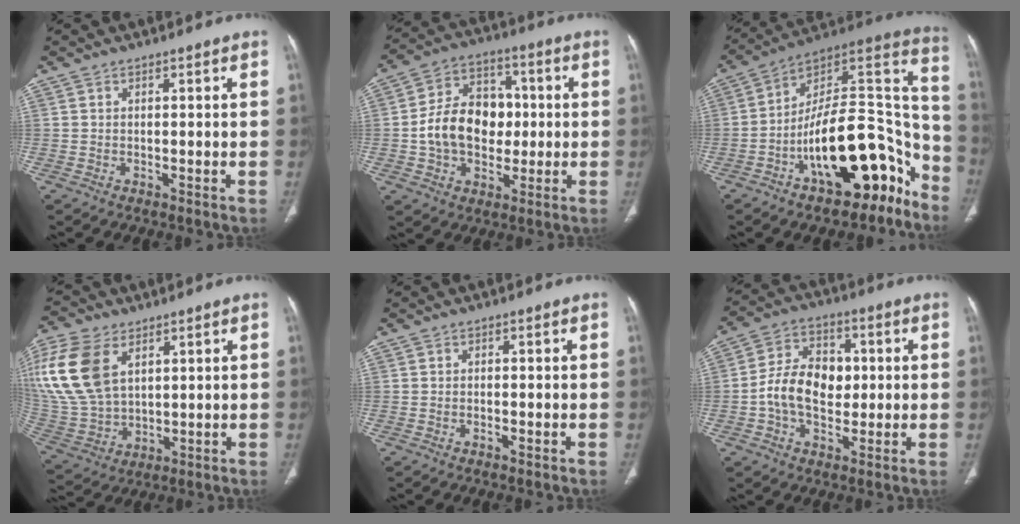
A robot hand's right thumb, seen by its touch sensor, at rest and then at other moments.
{"total": 14.7, "force": [-0.5, 10.9, 9.7], "torque": [-0.134, 0.028, -0.010]}
{"total": 24.3, "force": [-12.8, 11.2, 17.3], "torque": [-0.165, 0.135, -0.196]}
{"total": 19.4, "force": [7.1, 12.3, 13.2], "torque": [-0.303, -0.013, 0.146]}
{"total": 1.0, "force": [-0.5, 0.3, 0.8], "torque": [-0.018, 0.006, -0.006]}
{"total": 11.6, "force": [-0.3, 8.1, 8.3], "torque": [-0.126, 0.019, -0.013]}